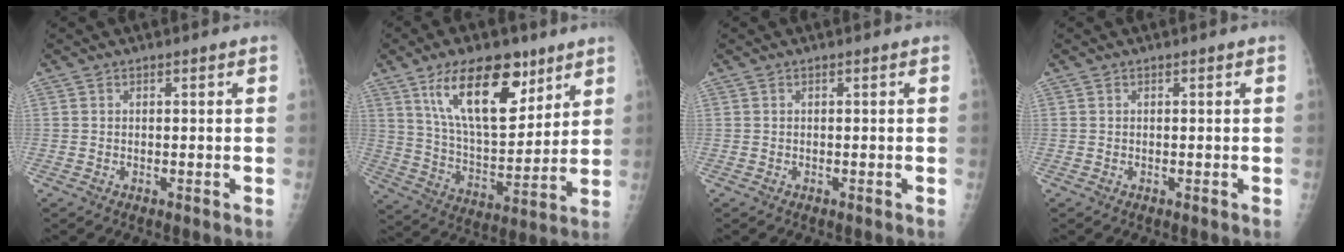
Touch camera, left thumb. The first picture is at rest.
{"total": 18.5, "force": [10.3, 8.5, 12.8], "torque": [-0.168, -0.053, 0.187]}
{"total": 0.0}
{"total": 0.0}